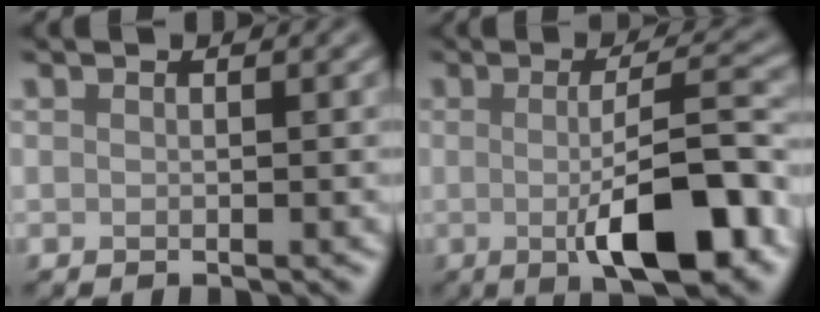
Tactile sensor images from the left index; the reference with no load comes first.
{"total": 9.4, "force": [-1.9, 2.3, 8.9], "torque": [-0.124, 0.002, -0.031]}